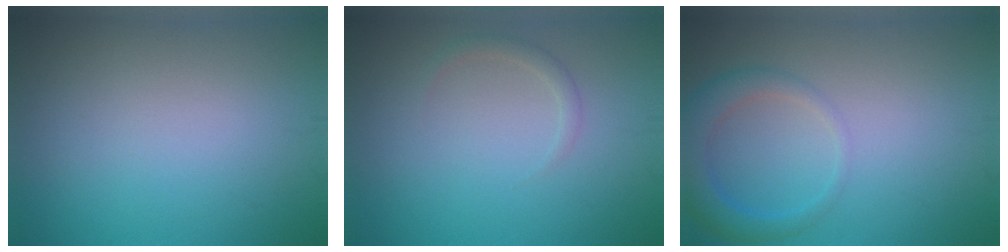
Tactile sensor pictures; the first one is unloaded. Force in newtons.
{"total": 1.0, "press": 1.0, "slide": 0.1}
{"total": 3.4, "press": 3.4, "slide": 0.2}